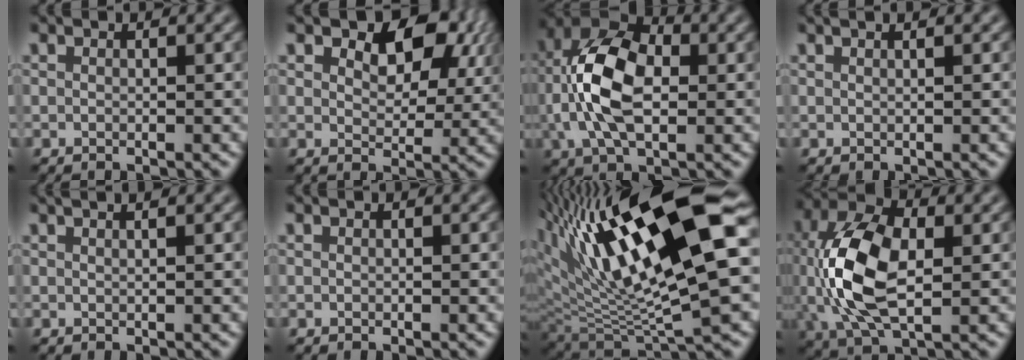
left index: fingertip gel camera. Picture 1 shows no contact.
{"total": 6.8, "force": [2.8, 4.0, 4.7], "torque": [-0.077, -0.005, 0.042]}
{"total": 9.5, "force": [-0.2, 5.3, 7.8], "torque": [-0.162, 0.017, -0.015]}
{"total": 2.1, "force": [1.3, 0.9, 1.4], "torque": [-0.002, -0.001, -0.007]}
{"total": 3.5, "force": [2.1, 1.6, 2.3], "torque": [-0.005, 0.021, -0.007]}
{"total": 0.0}
{"total": 15.6, "force": [6.1, 4.7, 13.5], "torque": [-0.232, 0.002, 0.108]}
{"total": 10.6, "force": [-0.1, 6.0, 8.8], "torque": [-0.195, 0.003, -0.002]}